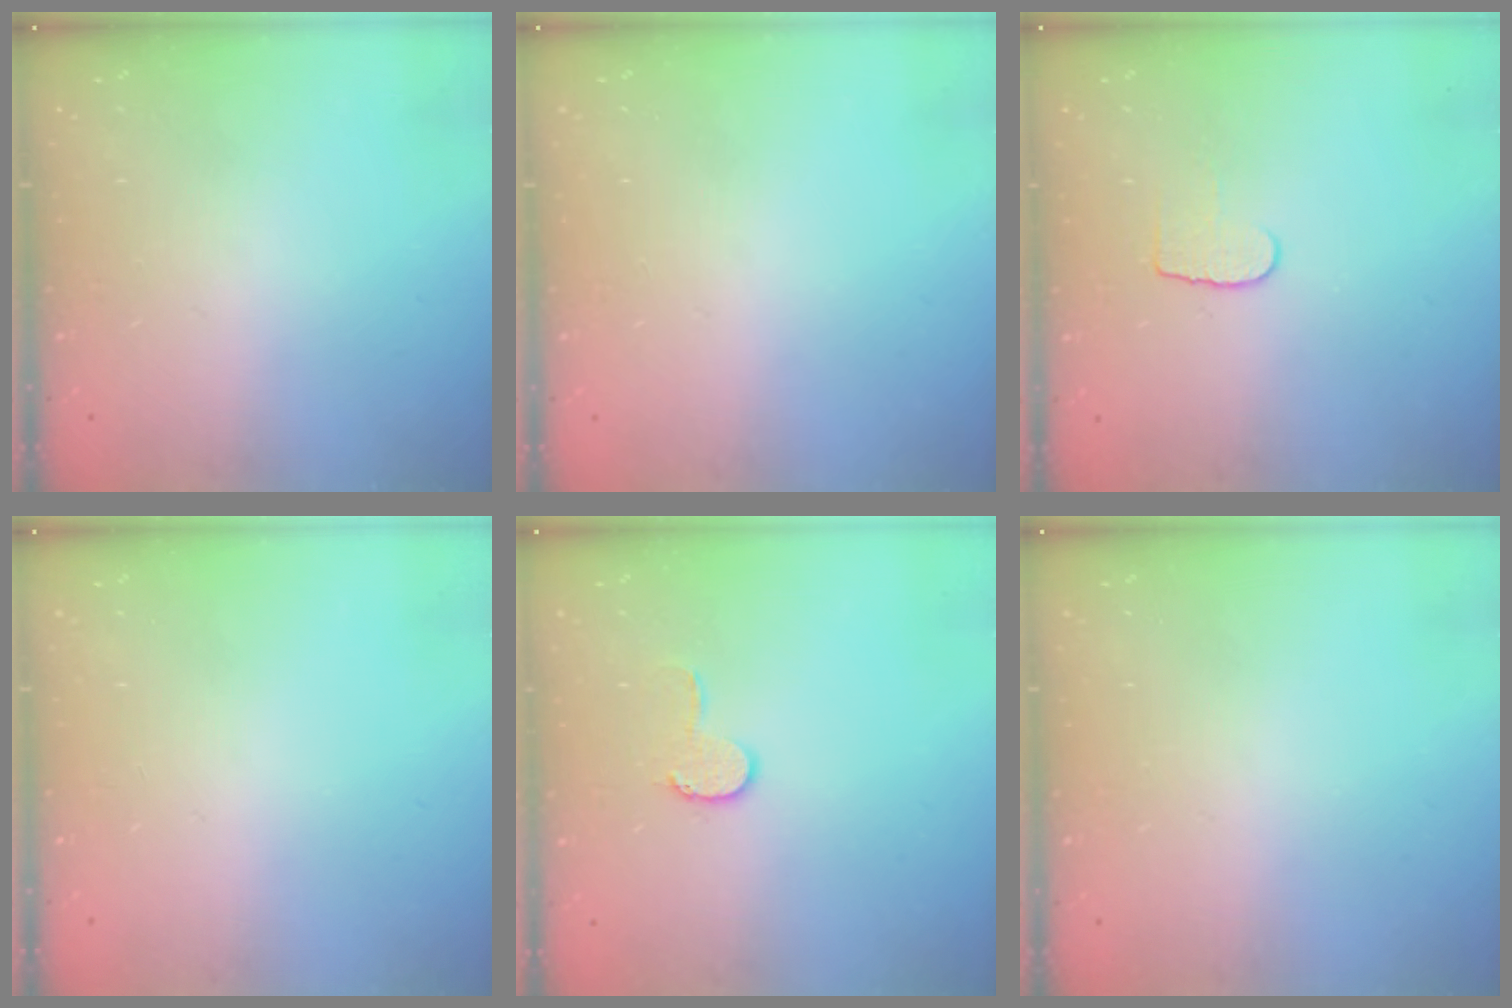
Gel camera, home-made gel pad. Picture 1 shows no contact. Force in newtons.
{"total": 0.5, "press": 0.5, "slide": 0.1}
{"total": 5.7, "press": 5.6, "slide": 0.5}
{"total": 0.0}
{"total": 6.9, "press": 6.8, "slide": 0.7}
{"total": 0.0}